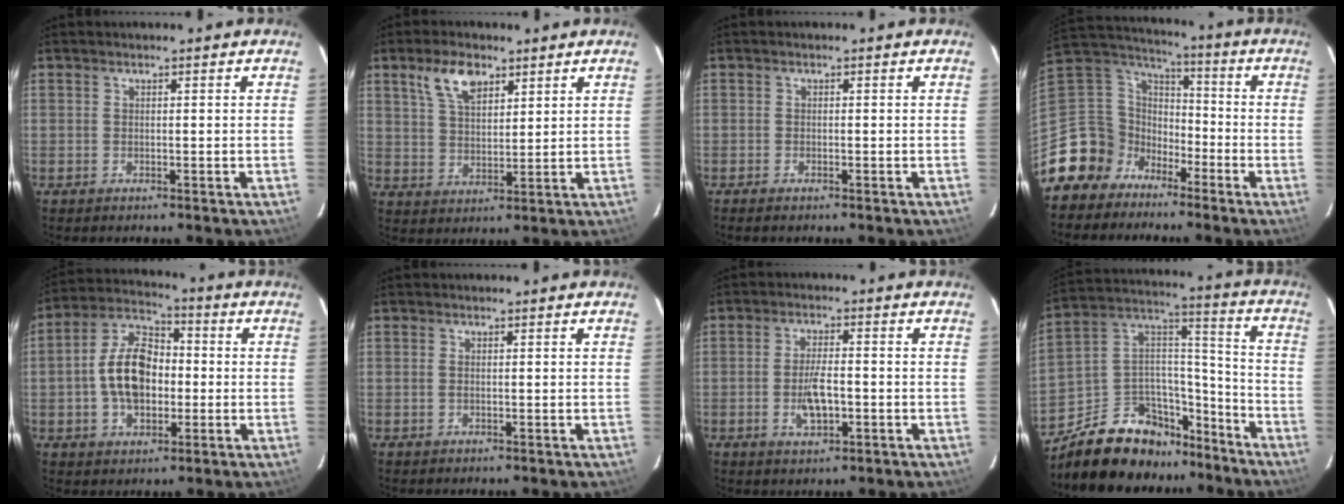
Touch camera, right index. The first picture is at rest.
{"total": 7.7, "force": [4.6, 3.8, 4.9], "torque": [-0.091, 0.010, 0.087]}
{"total": 1.0, "force": [-0.9, 0.3, 0.4], "torque": [-0.012, -0.003, -0.018]}
{"total": 13.1, "force": [-8.2, 10.0, 2.1], "torque": [-0.075, 0.043, -0.160]}
{"total": 12.7, "force": [-1.5, 8.2, 9.5], "torque": [-0.184, 0.028, -0.024]}
{"total": 0.6, "force": [0.0, 0.4, 0.5], "torque": [-0.013, 0.000, -0.002]}
{"total": 6.1, "force": [-1.8, 2.3, 5.4], "torque": [-0.107, -0.001, -0.027]}
{"total": 19.5, "force": [-14.1, 10.9, 7.8], "torque": [-0.170, 0.074, -0.208]}